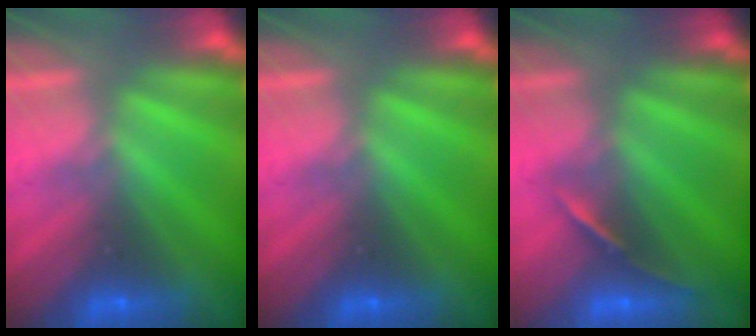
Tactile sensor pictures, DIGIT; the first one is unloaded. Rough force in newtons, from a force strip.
{"total": 0.0}
{"total": 1.7}